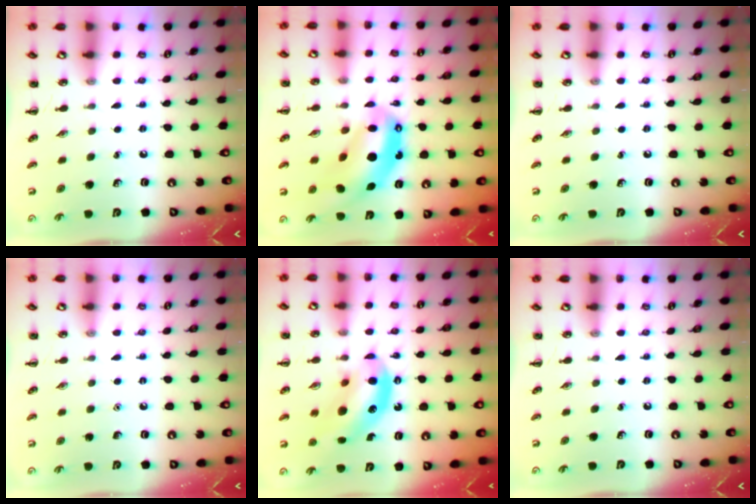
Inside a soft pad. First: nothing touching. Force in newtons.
{"total": 11.5, "press": 11.1, "slide": 3.1}
{"total": 0.0}
{"total": 1.6, "press": 1.5, "slide": 0.1}
{"total": 10.7, "press": 10.4, "slide": 2.6}
{"total": 0.0}